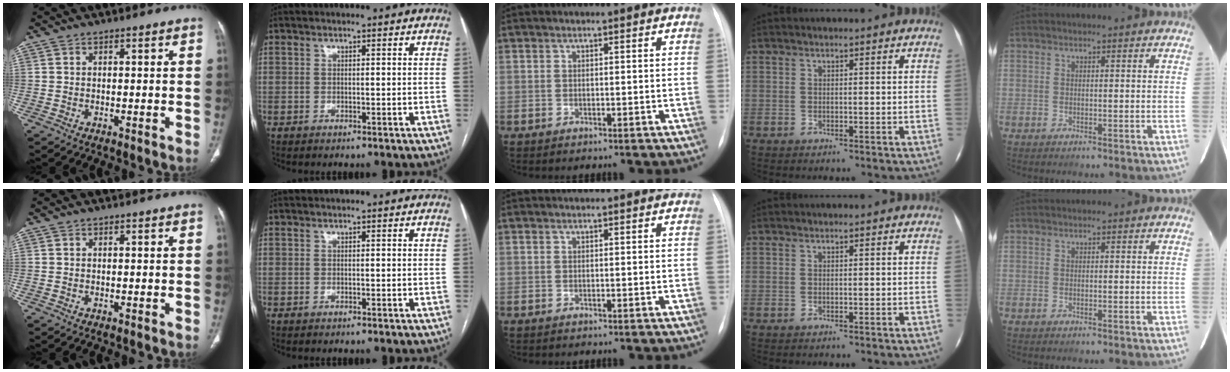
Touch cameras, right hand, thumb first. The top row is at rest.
{}